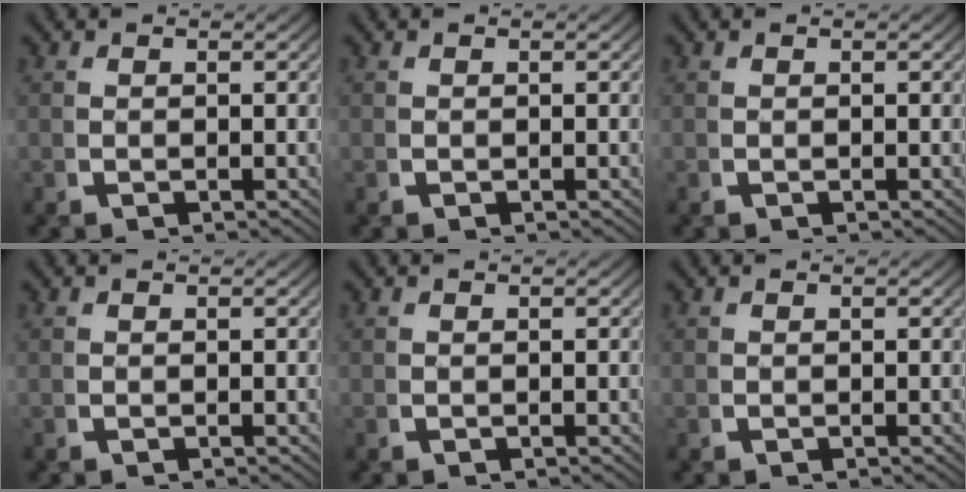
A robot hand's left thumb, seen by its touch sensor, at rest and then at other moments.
{"total": 0.0}
{"total": 0.0}
{"total": 0.0}
{"total": 0.0}
{"total": 0.0}